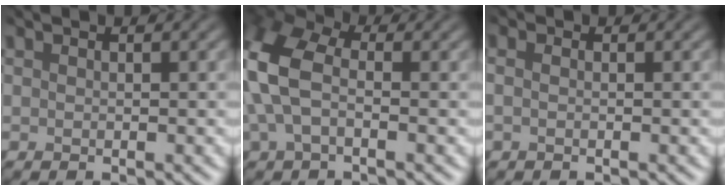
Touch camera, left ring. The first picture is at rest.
{"total": 7.7, "force": [-0.4, 5.2, 5.7], "torque": [-0.177, 0.006, -0.005]}
{"total": 0.7, "force": [-0.6, 0.1, 0.1], "torque": [-0.009, -0.004, -0.008]}